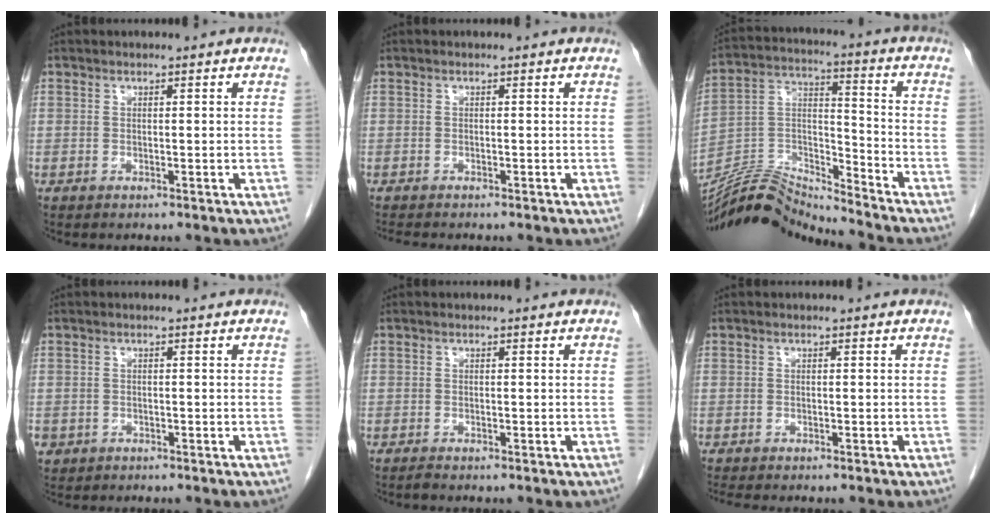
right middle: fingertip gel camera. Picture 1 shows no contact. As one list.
[{"total": 2.0, "force": [-1.8, 0.2, 0.8], "torque": [-0.019, -0.006, -0.026]}, {"total": 12.8, "force": [-12.8, -1.0, 0.8], "torque": [-0.018, 0.043, -0.241]}, {"total": 1.7, "force": [-0.9, 1.4, 0.3], "torque": [-0.011, 0.002, -0.013]}, {"total": 0.5, "force": [-0.5, -0.1, 0.2], "torque": [-0.007, -0.002, -0.011]}, {"total": 1.7, "force": [-1.6, -0.1, 0.8], "torque": [-0.014, -0.004, -0.024]}]